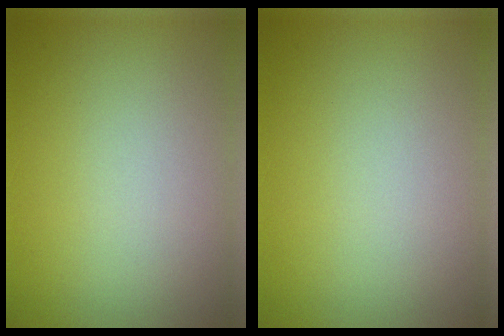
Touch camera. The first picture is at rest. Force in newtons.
{"total": 0.0}